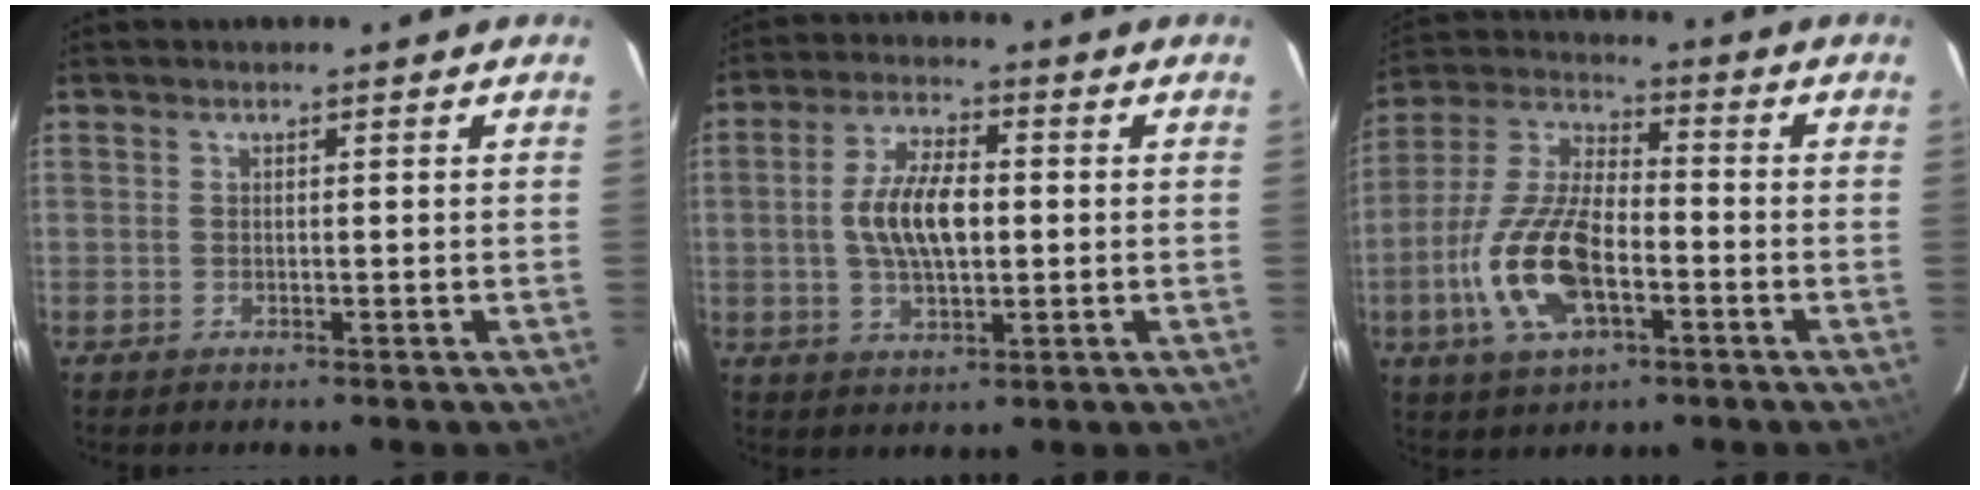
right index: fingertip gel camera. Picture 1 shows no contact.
{"total": 9.7, "force": [0.0, 4.4, 8.6], "torque": [-0.167, 0.009, 0.001]}
{"total": 15.7, "force": [-5.0, 7.2, 13.0], "torque": [-0.285, -0.001, -0.094]}